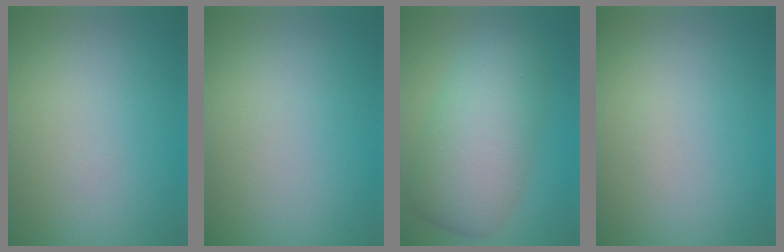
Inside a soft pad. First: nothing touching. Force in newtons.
{"total": 0.0}
{"total": 7.6, "press": 7.6, "slide": 0.2}
{"total": 0.0}